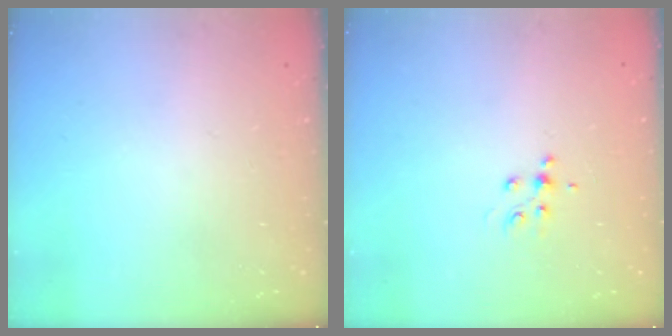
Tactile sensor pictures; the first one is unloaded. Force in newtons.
{"total": 5.1, "press": 4.9, "slide": 1.2}